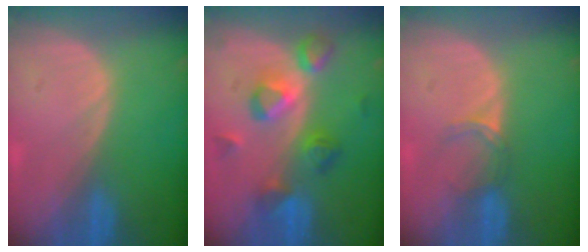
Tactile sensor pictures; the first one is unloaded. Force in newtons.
{"total": 7.4, "press": 7.4, "slide": 0.8}
{"total": 2.5, "press": 2.0, "slide": 1.4}